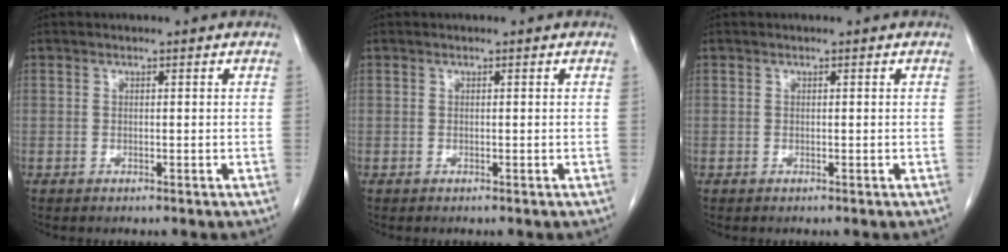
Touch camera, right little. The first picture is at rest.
{"total": 0.0}
{"total": 0.0}